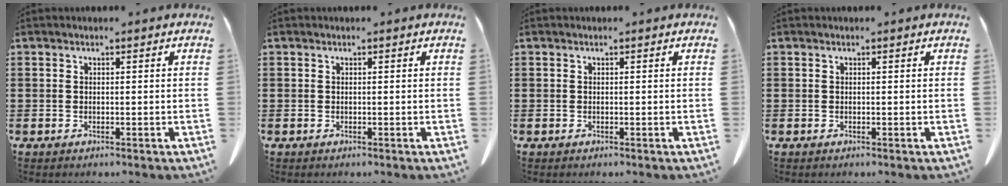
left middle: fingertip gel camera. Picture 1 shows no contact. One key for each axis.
{"total": 0.0}
{"total": 0.0}
{"total": 0.0}